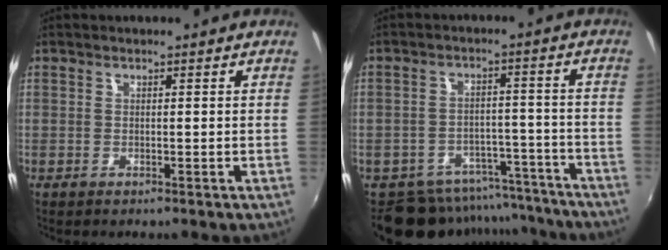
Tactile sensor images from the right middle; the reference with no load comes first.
{"total": 13.8, "force": [-12.4, 5.6, 2.5], "torque": [-0.047, 0.033, -0.157]}